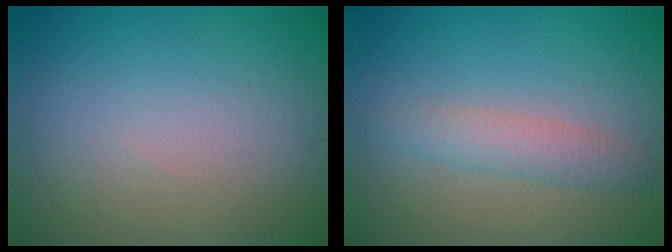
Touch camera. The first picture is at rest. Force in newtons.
{"total": 2.5, "press": 2.5, "slide": 0.2}